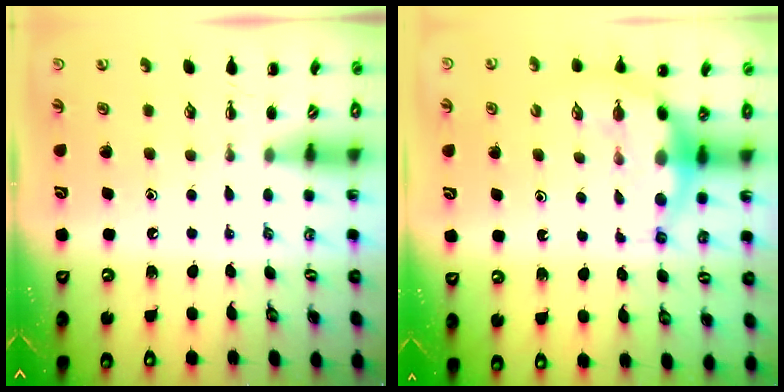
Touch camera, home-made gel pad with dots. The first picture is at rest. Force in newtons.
{"total": 7.2, "press": 7.2, "slide": 1.1}